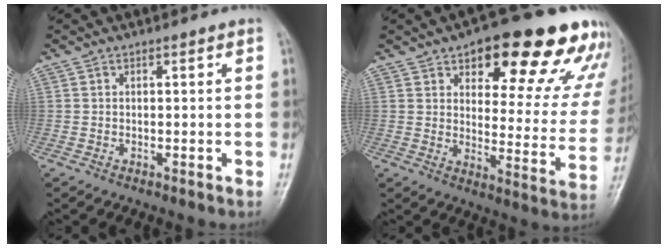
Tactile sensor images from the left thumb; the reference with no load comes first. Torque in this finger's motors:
{"motor_torque": [1.80, 1.85, 1.44, -1.33, 0.12]}